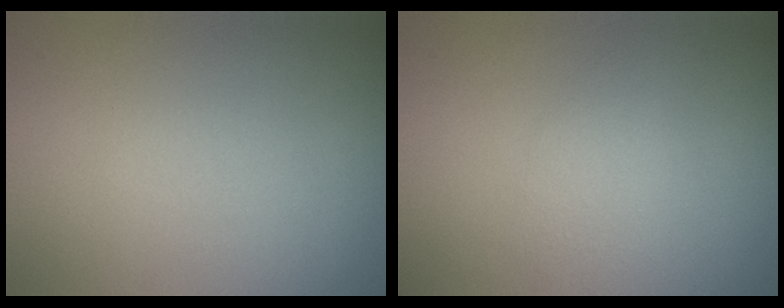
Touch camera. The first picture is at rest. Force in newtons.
{"total": 1.7, "press": 1.7, "slide": 0.0}